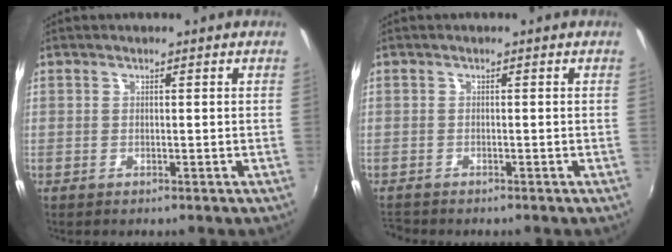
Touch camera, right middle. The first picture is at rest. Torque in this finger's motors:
{"motor_torque": [-0.23, -0.12, -0.08, -0.02]}